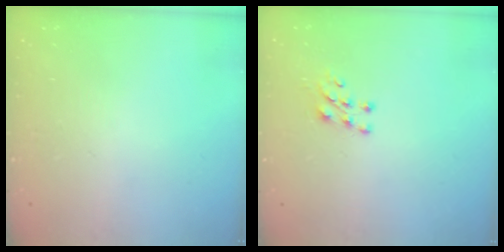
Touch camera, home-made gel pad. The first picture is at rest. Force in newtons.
{"total": 6.5, "press": 6.4, "slide": 0.7}